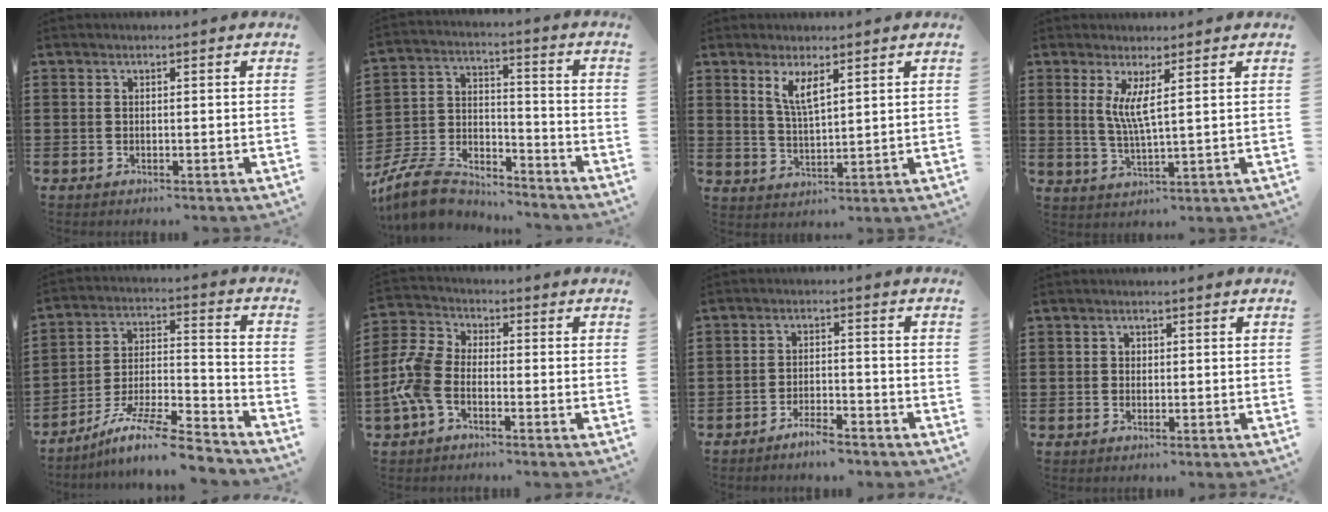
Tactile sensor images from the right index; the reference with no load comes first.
{"total": 9.5, "force": [-8.8, 2.3, 2.8], "torque": [-0.076, 0.015, -0.177]}
{"total": 4.2, "force": [2.4, 1.2, 3.3], "torque": [-0.070, 0.004, 0.042]}
{"total": 4.4, "force": [1.7, 0.1, 4.1], "torque": [-0.086, -0.005, 0.029]}
{"total": 11.1, "force": [-9.2, 1.2, 6.0], "torque": [-0.106, 0.018, -0.181]}
{"total": 7.2, "force": [-3.0, 4.1, 5.2], "torque": [-0.149, -0.005, -0.067]}
{"total": 3.4, "force": [-3.3, 0.4, 1.0], "torque": [-0.021, 0.007, -0.065]}
{"total": 0.7, "force": [0.0, 0.6, 0.2], "torque": [-0.006, 0.003, 0.001]}